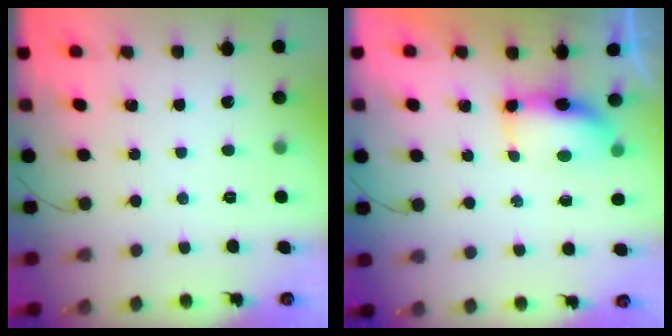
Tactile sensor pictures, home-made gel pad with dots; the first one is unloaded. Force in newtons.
{"total": 6.4, "press": 6.3, "slide": 1.2}